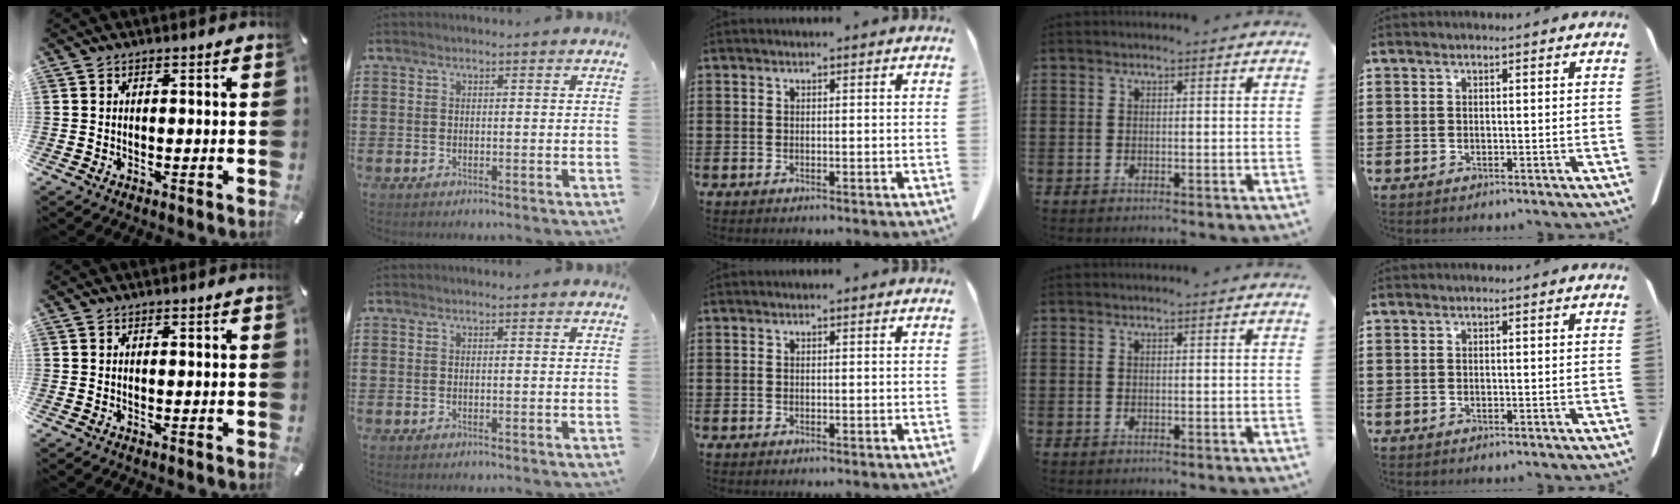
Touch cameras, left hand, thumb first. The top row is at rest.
{}